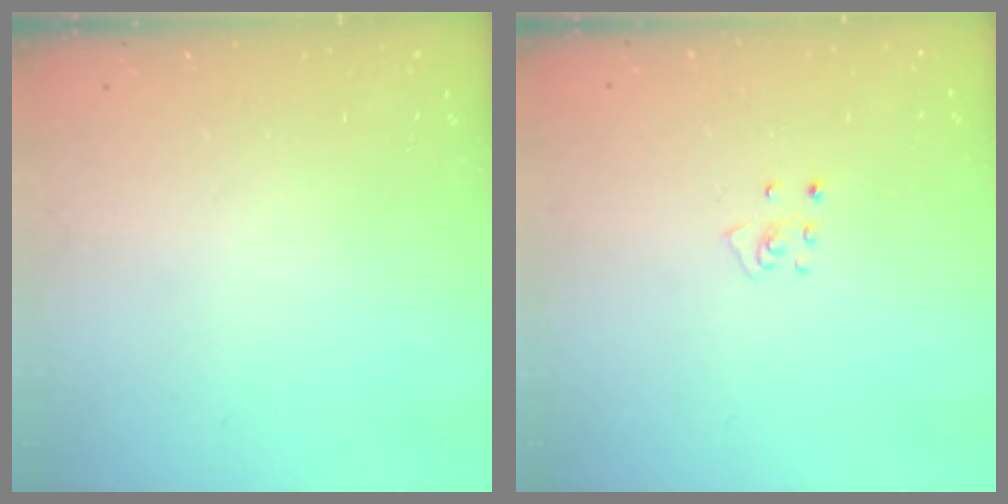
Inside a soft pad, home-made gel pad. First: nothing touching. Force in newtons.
{"total": 3.9, "press": 3.9, "slide": 0.3}